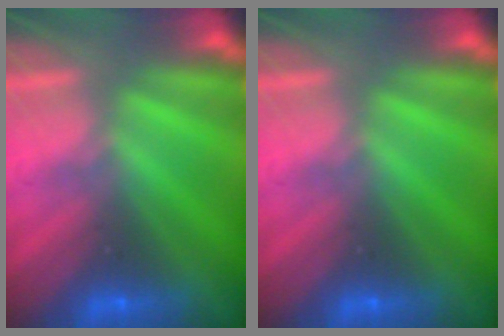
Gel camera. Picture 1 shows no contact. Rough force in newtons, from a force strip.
{"total": 0.0}